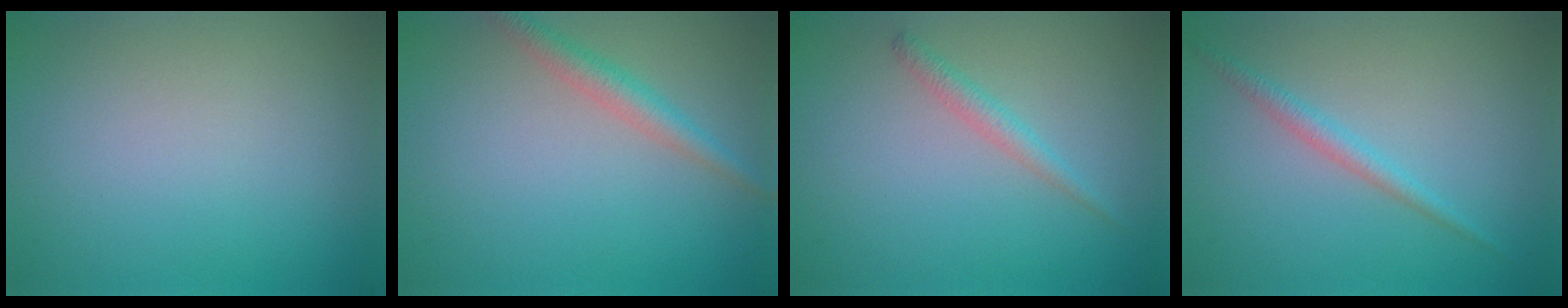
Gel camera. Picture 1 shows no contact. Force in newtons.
{"total": 2.4, "press": 2.4, "slide": 0.1}
{"total": 1.4, "press": 1.4, "slide": 0.1}
{"total": 1.7, "press": 1.7, "slide": 0.1}